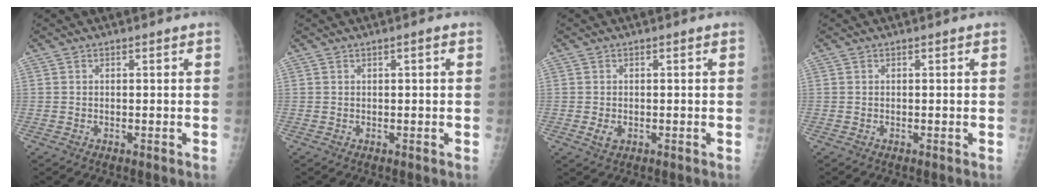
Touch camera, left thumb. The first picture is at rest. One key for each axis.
{"total": 0.8, "fx": 0.3, "fy": 0.1, "fz": 0.7, "tx": -0.014, "ty": 0.001, "tz": 0.004}
{"total": 1.9, "fx": -0.4, "fy": 1.3, "fz": 1.4, "tx": -0.026, "ty": -0.003, "tz": -0.005}
{"total": 0.0}